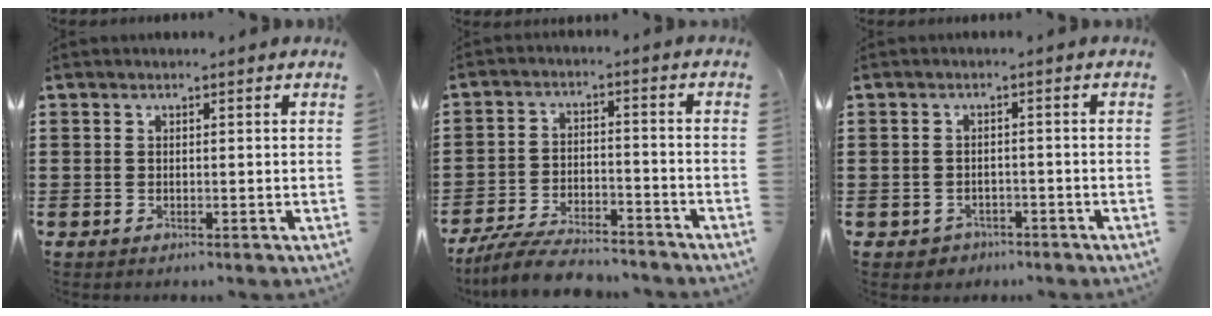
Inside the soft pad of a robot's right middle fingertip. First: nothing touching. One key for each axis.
{"total": 7.0, "fx": -6.5, "fy": 1.1, "fz": 2.4, "tx": -0.052, "ty": 0.002, "tz": -0.126}
{"total": 1.6, "fx": -1.3, "fy": 0.8, "fz": -0.1, "tx": -0.004, "ty": 0.003, "tz": -0.032}